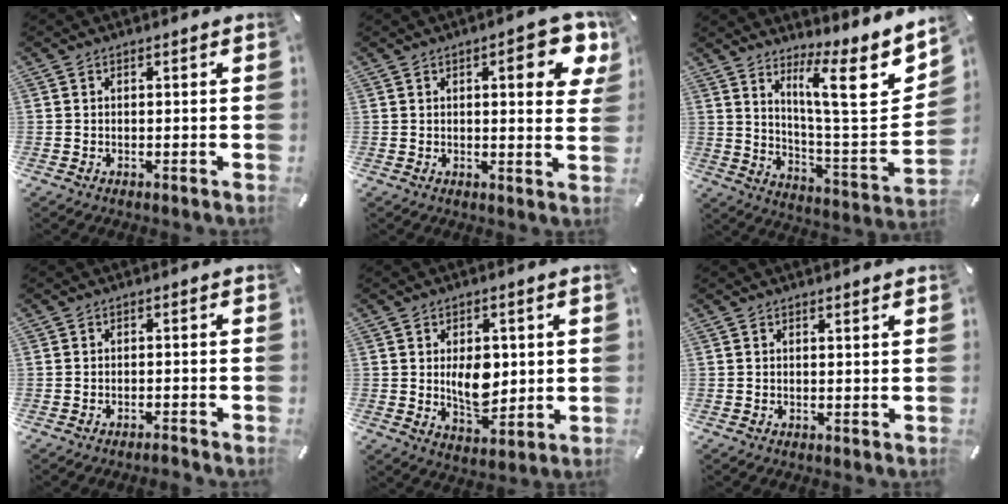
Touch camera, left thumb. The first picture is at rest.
{"total": 9.9, "force": [4.0, 3.1, 8.5], "torque": [-0.101, -0.020, 0.058]}
{"total": 16.3, "force": [9.4, 4.1, 12.7], "torque": [-0.188, -0.073, 0.142]}
{"total": 1.6, "force": [-1.5, 0.3, 0.4], "torque": [-0.009, 0.006, -0.031]}
{"total": 8.8, "force": [1.0, 5.9, 6.4], "torque": [-0.098, -0.007, 0.013]}
{"total": 0.6, "force": [0.6, 0.0, 0.3], "torque": [-0.005, -0.003, 0.010]}